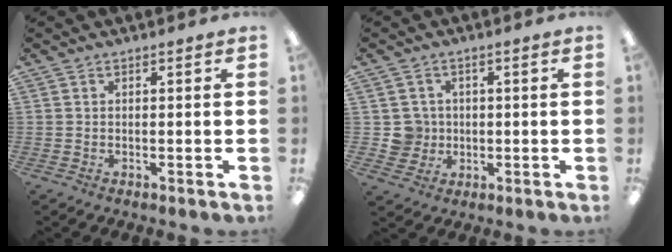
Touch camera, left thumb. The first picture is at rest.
{"total": 5.1, "force": [0.5, 5.0, 0.4], "torque": [-0.007, 0.005, 0.010]}